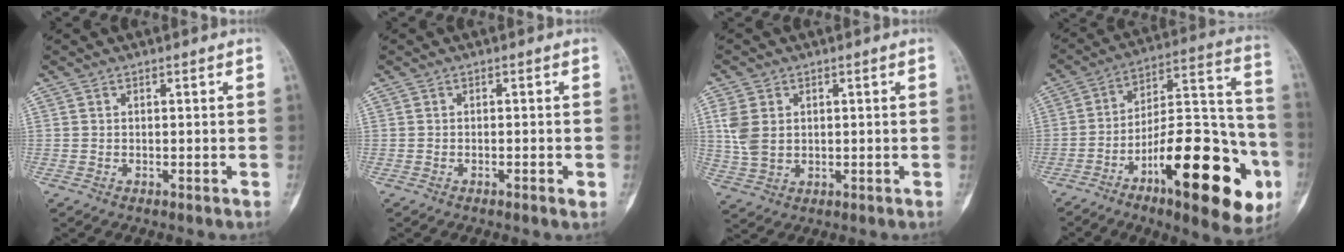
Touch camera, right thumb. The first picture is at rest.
{"total": 1.3, "force": [-0.5, 0.3, 1.2], "torque": [-0.025, -0.002, -0.008]}
{"total": 6.5, "force": [1.3, 4.8, 4.1], "torque": [-0.084, -0.003, 0.034]}
{"total": 28.2, "force": [-11.6, 9.9, 23.7], "torque": [-0.319, 0.065, -0.169]}